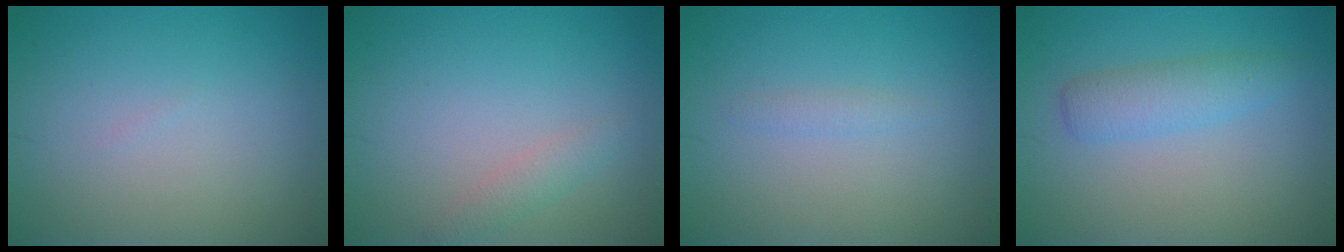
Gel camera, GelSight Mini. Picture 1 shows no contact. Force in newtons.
{"total": 1.4, "press": 1.4, "slide": 0.0}
{"total": 0.8, "press": 0.8, "slide": 0.0}
{"total": 2.8, "press": 2.7, "slide": 0.2}